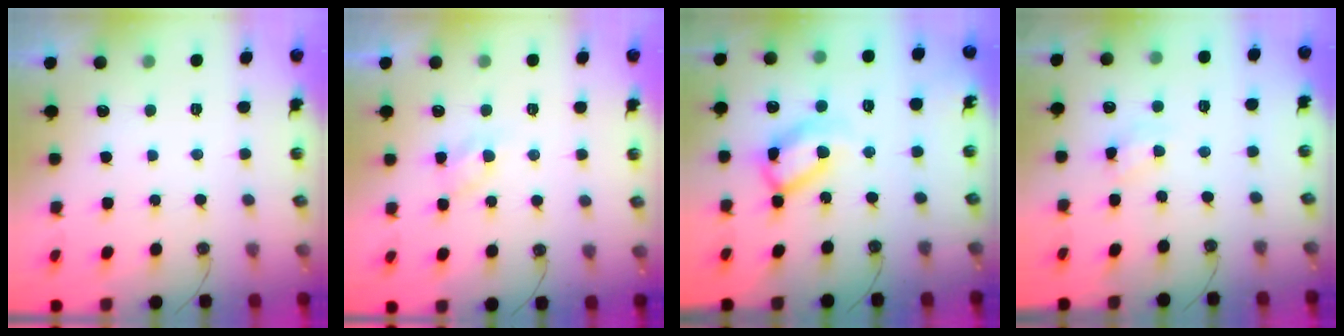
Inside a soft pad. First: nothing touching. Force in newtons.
{"total": 5.0, "press": 4.9, "slide": 0.7}
{"total": 15.3, "press": 15.2, "slide": 1.3}
{"total": 5.4, "press": 5.4, "slide": 0.5}